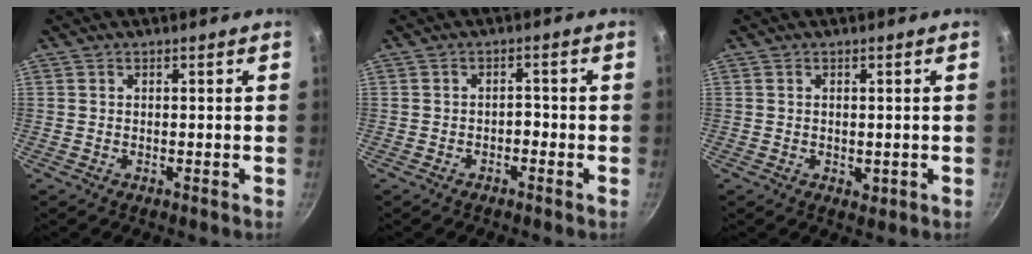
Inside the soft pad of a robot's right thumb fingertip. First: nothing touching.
{"total": 1.7, "force": [-1.0, 1.1, 0.9], "torque": [-0.004, 0.019, -0.012]}
{"total": 1.7, "force": [0.0, 1.2, 1.2], "torque": [-0.015, -0.004, 0.002]}